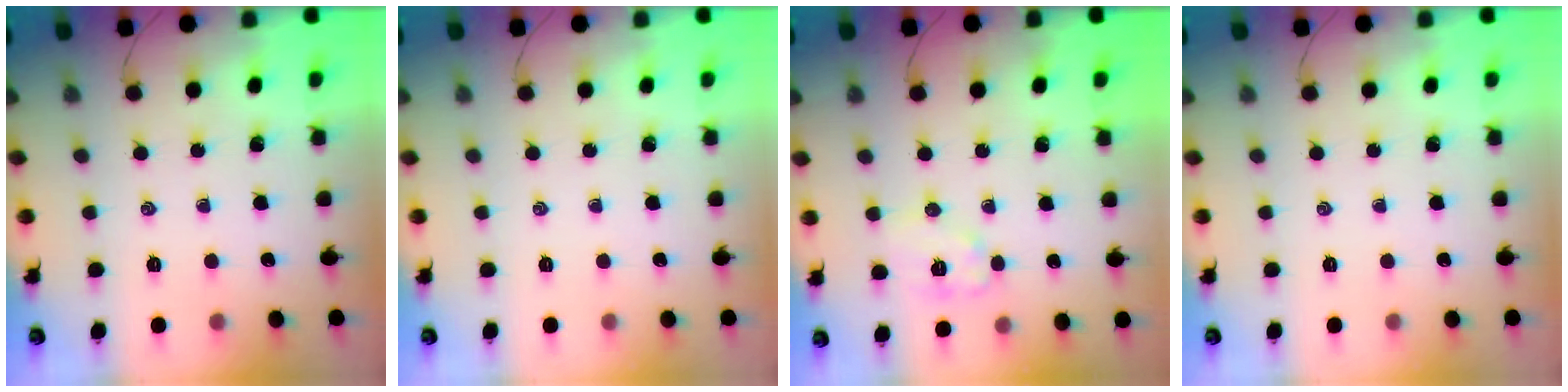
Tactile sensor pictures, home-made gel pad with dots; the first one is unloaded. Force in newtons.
{"total": 0.0}
{"total": 8.7, "press": 8.6, "slide": 0.3}
{"total": 0.0}